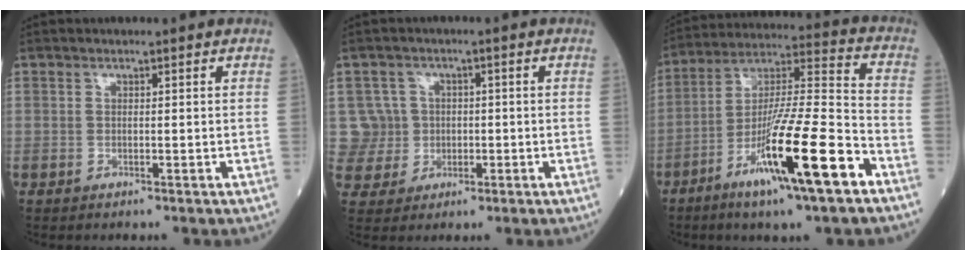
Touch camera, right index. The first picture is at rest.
{"total": 5.8, "force": [0.2, 5.8, -0.4], "torque": [0.018, 0.017, 0.010]}
{"total": 18.4, "force": [-9.0, 0.6, 16.0], "torque": [-0.299, -0.030, -0.158]}